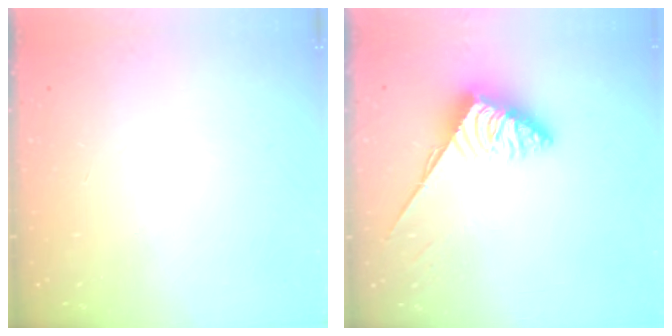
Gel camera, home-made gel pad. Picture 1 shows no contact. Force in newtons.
{"total": 3.8, "press": 3.8, "slide": 0.6}